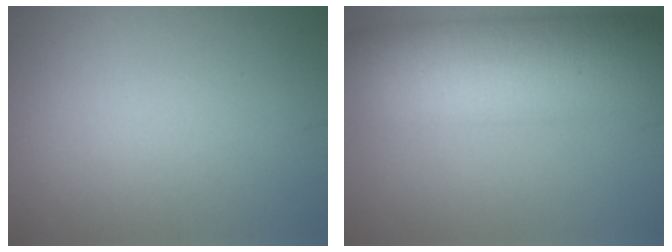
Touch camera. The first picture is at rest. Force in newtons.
{"total": 11.6, "press": 11.6, "slide": 0.1}